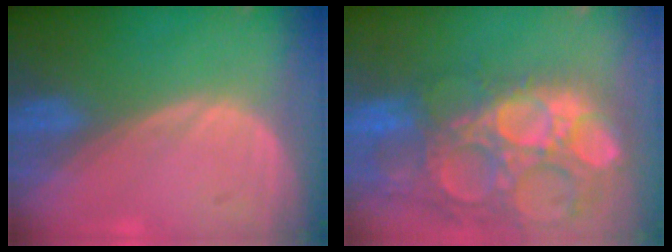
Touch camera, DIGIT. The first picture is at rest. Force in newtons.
{"total": 15.6, "press": 12.9, "slide": 8.8}